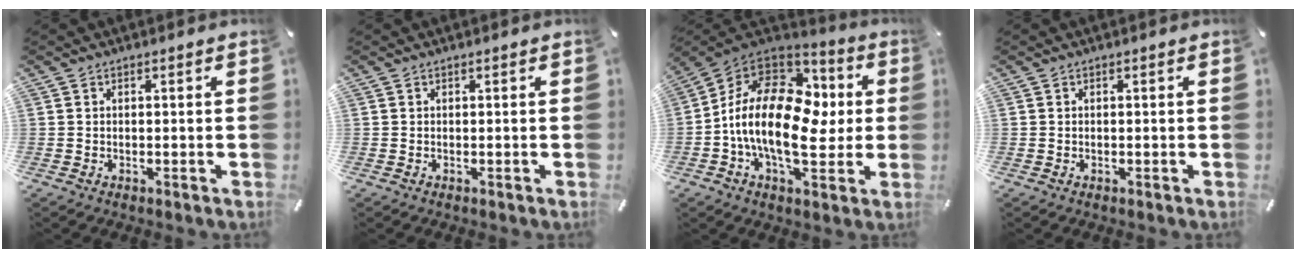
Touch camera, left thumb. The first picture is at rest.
{"total": 0.0}
{"total": 20.6, "force": [-1.3, 12.7, 16.2], "torque": [-0.297, 0.006, -0.023]}
{"total": 0.0}